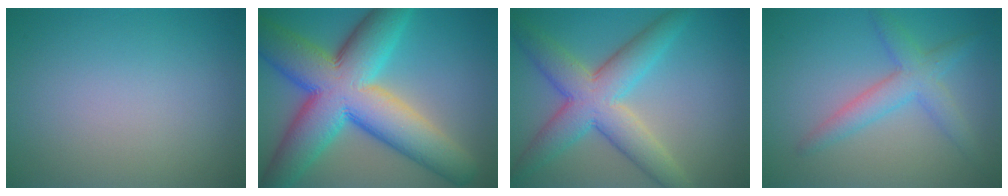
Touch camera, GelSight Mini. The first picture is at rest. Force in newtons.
{"total": 14.6, "press": 14.6, "slide": 0.2}
{"total": 7.4, "press": 7.3, "slide": 0.5}
{"total": 3.6, "press": 3.6, "slide": 0.0}